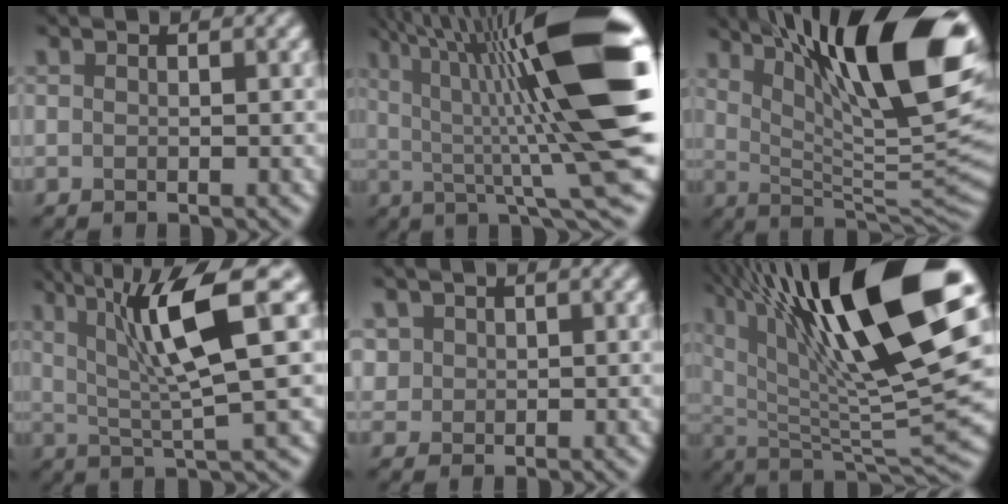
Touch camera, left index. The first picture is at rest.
{"total": 17.5, "force": [3.4, 3.1, 16.9], "torque": [-0.237, 0.015, 0.061]}
{"total": 17.7, "force": [8.2, 4.9, 14.9], "torque": [-0.214, 0.012, 0.137]}
{"total": 9.9, "force": [3.0, 2.0, 9.3], "torque": [-0.145, 0.006, 0.050]}
{"total": 1.3, "force": [0.4, 1.2, 0.2], "torque": [-0.007, -0.004, 0.010]}
{"total": 18.0, "force": [8.2, 4.7, 15.3], "torque": [-0.265, 0.013, 0.146]}